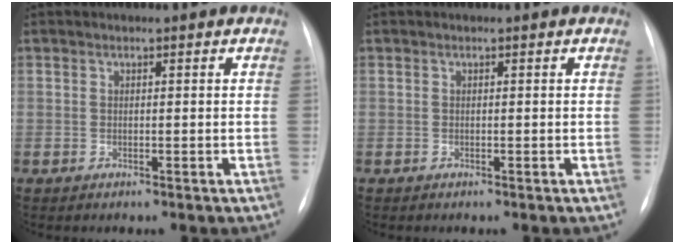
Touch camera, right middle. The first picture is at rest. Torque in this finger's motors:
{"motor_torque": [0.19, -0.06, 0.04, 0.01]}